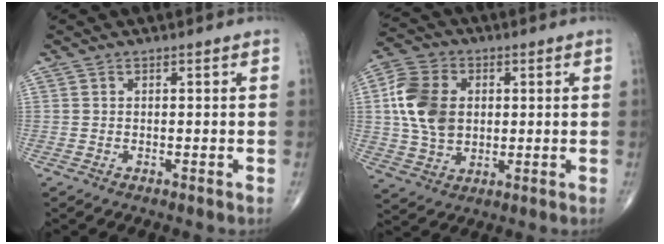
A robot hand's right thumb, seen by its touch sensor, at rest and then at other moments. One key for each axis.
{"total": 12.6, "fx": 1.6, "fy": 9.3, "fz": 8.3, "tx": -0.146, "ty": 0.006, "tz": 0.030}